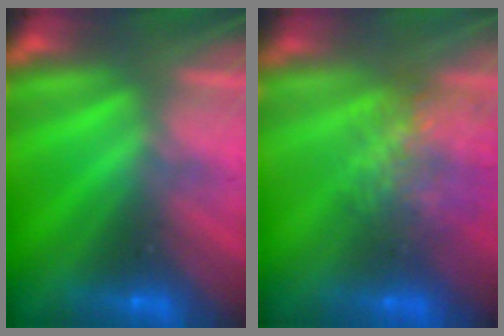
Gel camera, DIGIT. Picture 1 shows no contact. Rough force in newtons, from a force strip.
{"total": 7.8}